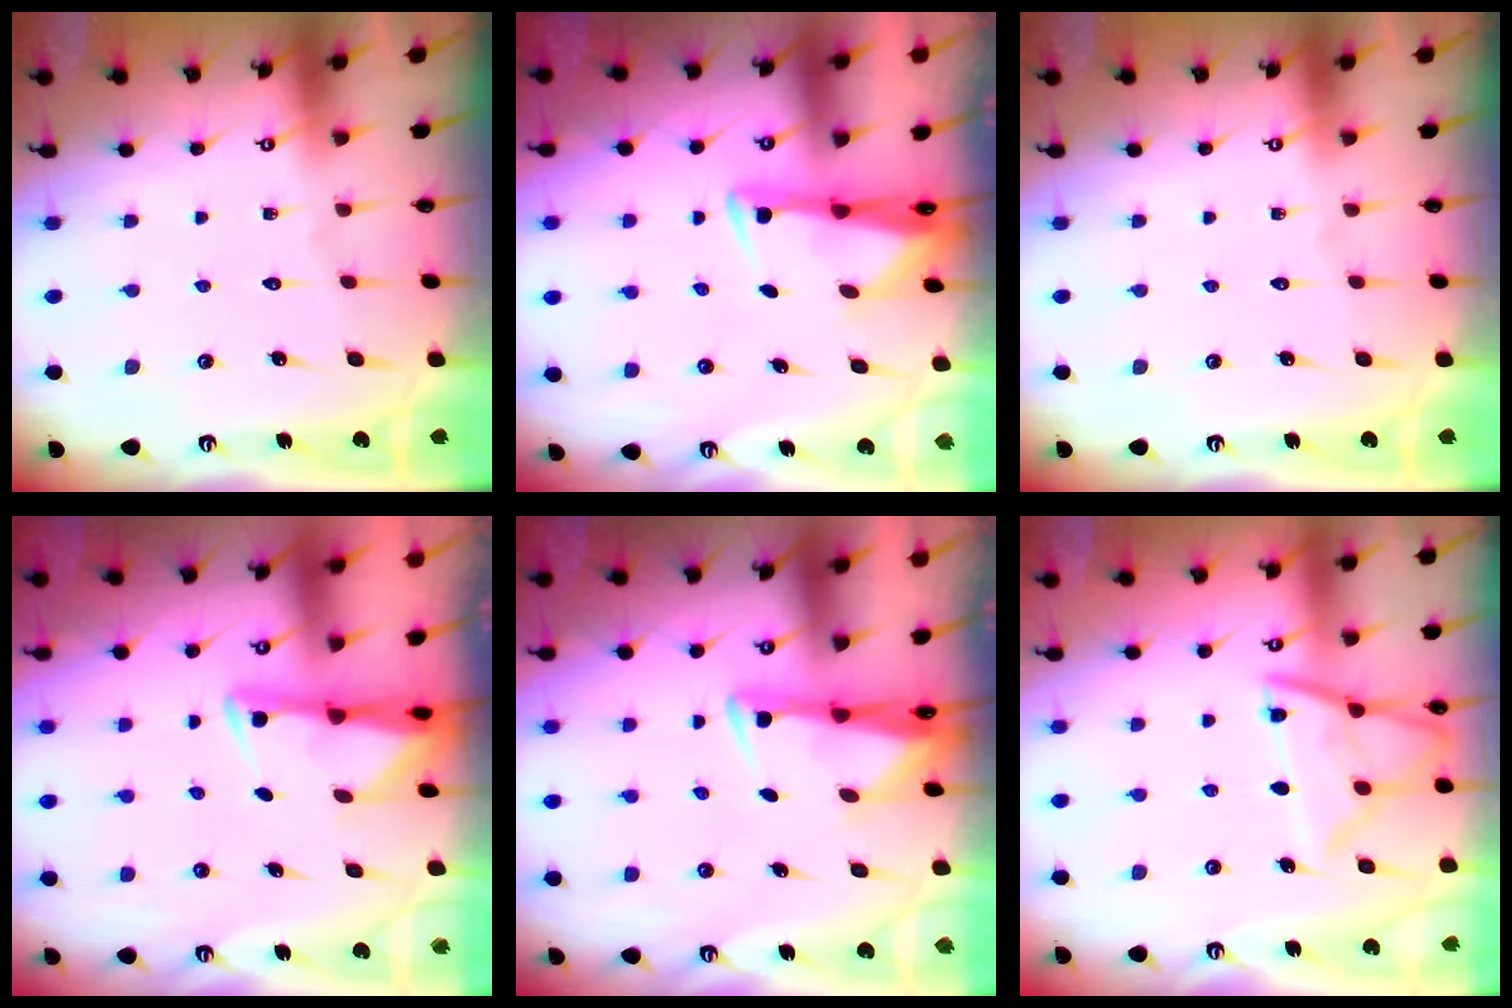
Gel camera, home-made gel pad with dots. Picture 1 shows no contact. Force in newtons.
{"total": 3.1, "press": 2.9, "slide": 0.9}
{"total": 0.0}
{"total": 3.0, "press": 2.9, "slide": 0.6}
{"total": 3.1, "press": 2.9, "slide": 0.9}
{"total": 12.6, "press": 12.5, "slide": 1.3}